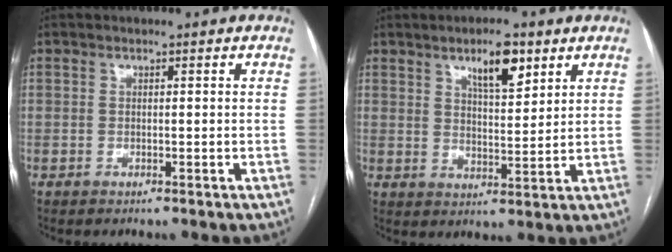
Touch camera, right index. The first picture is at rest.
{"total": 7.4, "force": [4.4, 1.7, 5.6], "torque": [-0.098, -0.002, 0.077]}